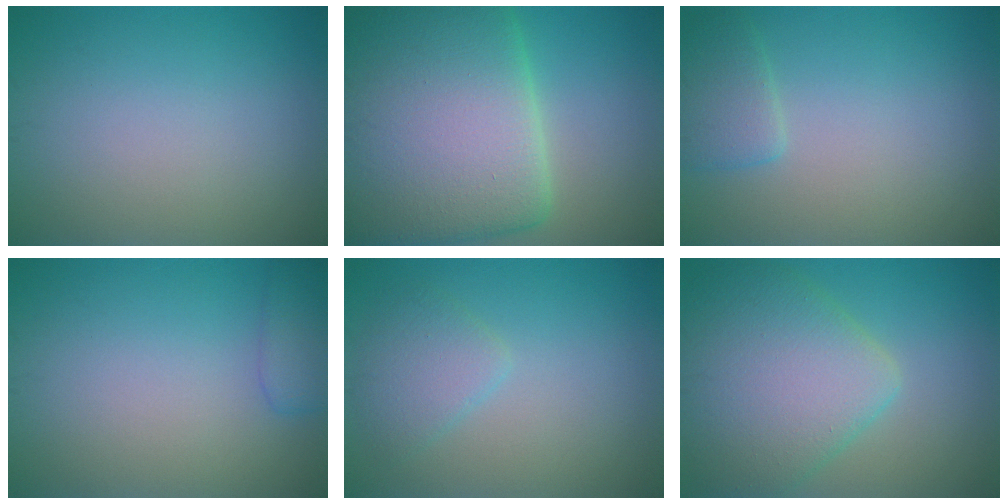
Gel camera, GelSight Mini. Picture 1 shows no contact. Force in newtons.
{"total": 18.4, "press": 18.4, "slide": 0.7}
{"total": 2.2, "press": 2.1, "slide": 0.2}
{"total": 2.3, "press": 2.3, "slide": 0.2}
{"total": 2.5, "press": 2.5, "slide": 0.2}
{"total": 8.3, "press": 8.3, "slide": 0.3}